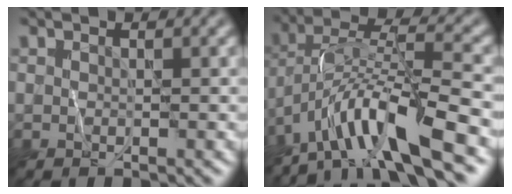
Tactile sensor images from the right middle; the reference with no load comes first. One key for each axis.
{"total": 10.1, "fx": -6.3, "fy": 2.2, "fz": 7.5, "tx": -0.130, "ty": 0.015, "tz": -0.120}